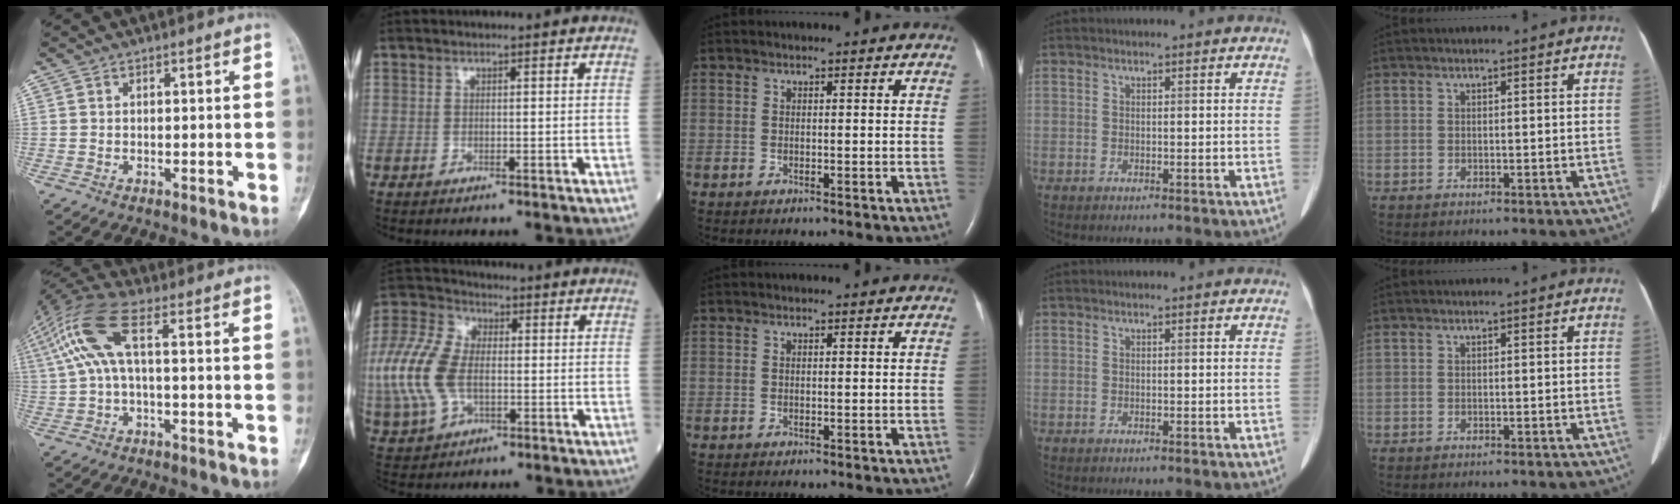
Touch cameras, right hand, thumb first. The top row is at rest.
{"thumb": {"total": 10.7, "force": [1.6, 3.2, 10.1], "torque": [-0.254, 0.044, 0.030]}, "index": {"total": 17.3, "force": [-1.5, 10.6, 13.6], "torque": [-0.355, 0.004, -0.022]}}